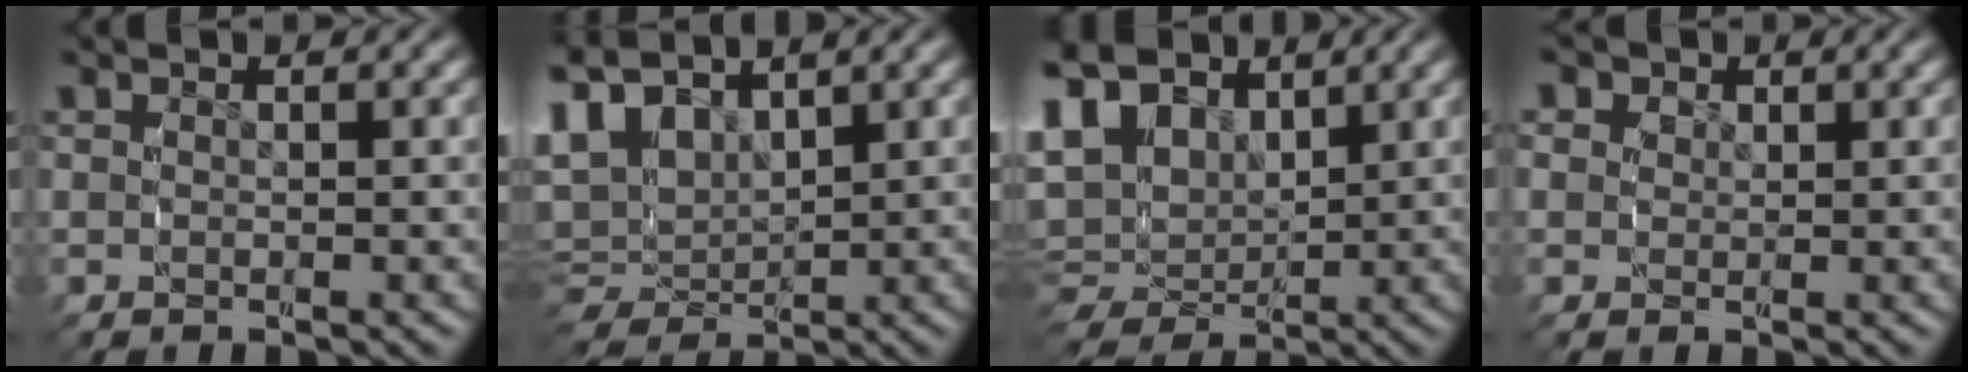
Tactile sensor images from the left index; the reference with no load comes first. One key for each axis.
{"total": 8.8, "fx": 1.7, "fy": 7.4, "fz": 4.4, "tx": -0.126, "ty": -0.017, "tz": 0.032}
{"total": 11.6, "fx": 2.1, "fy": 9.6, "fz": 6.1, "tx": -0.137, "ty": -0.021, "tz": 0.036}
{"total": 4.0, "fx": 1.5, "fy": 3.4, "fz": 1.6, "tx": -0.032, "ty": 0.000, "tz": 0.021}